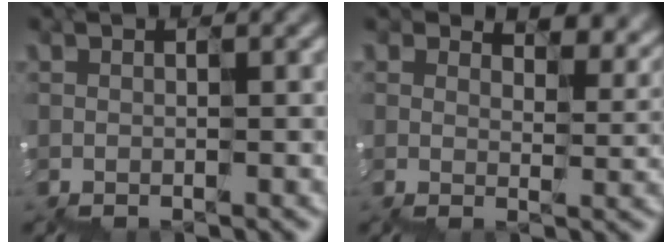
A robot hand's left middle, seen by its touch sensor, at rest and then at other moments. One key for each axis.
{"total": 5.4, "fx": 4.1, "fy": 2.3, "fz": 2.7, "tx": -0.027, "ty": 0.016, "tz": 0.057}